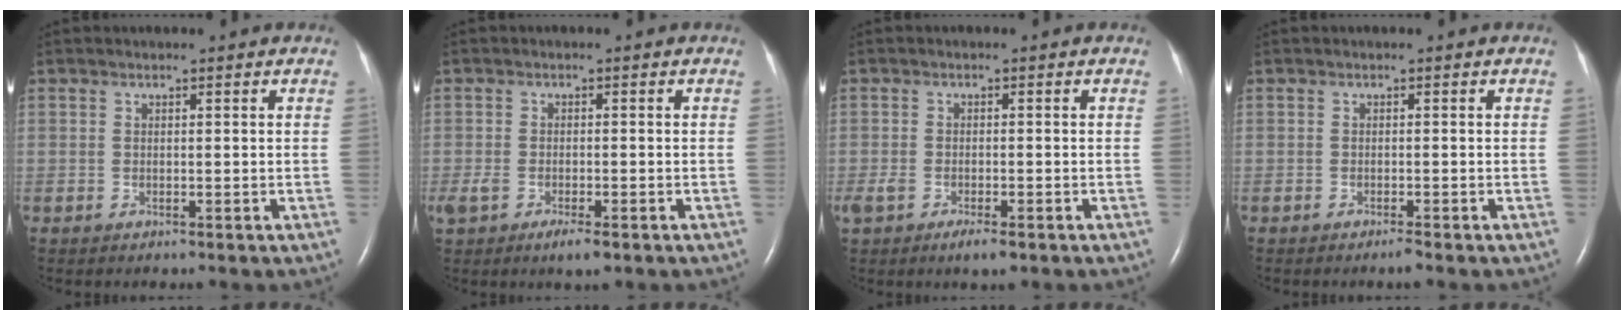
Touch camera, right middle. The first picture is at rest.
{"total": 4.3, "force": [-2.5, 1.4, 3.2], "torque": [-0.063, -0.010, -0.039]}
{"total": 4.4, "force": [-2.7, 1.5, 3.1], "torque": [-0.060, -0.010, -0.043]}
{"total": 0.8, "force": [-0.7, -0.1, 0.5], "torque": [-0.011, -0.001, -0.012]}